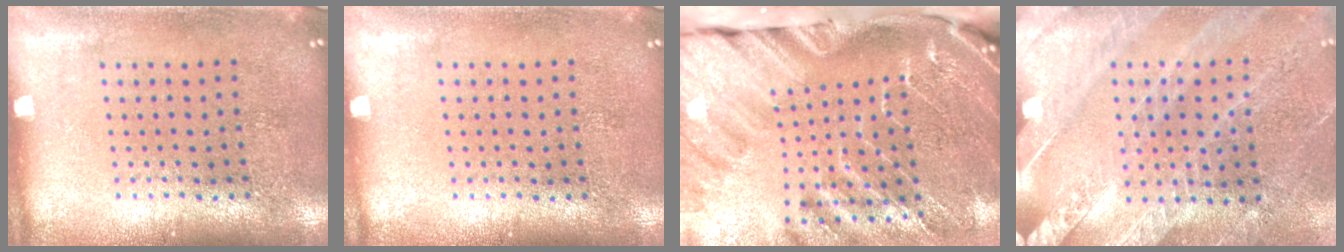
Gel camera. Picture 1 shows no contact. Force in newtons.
{"total": 0.0}
{"total": 4.4, "press": 3.3, "slide": 3.0}
{"total": 2.7, "press": 2.7, "slide": 0.5}